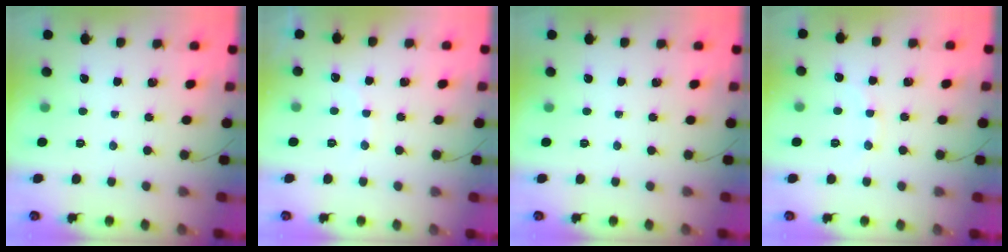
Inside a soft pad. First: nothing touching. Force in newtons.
{"total": 6.3, "press": 6.2, "slide": 1.0}
{"total": 0.0}
{"total": 5.6, "press": 5.4, "slide": 1.7}